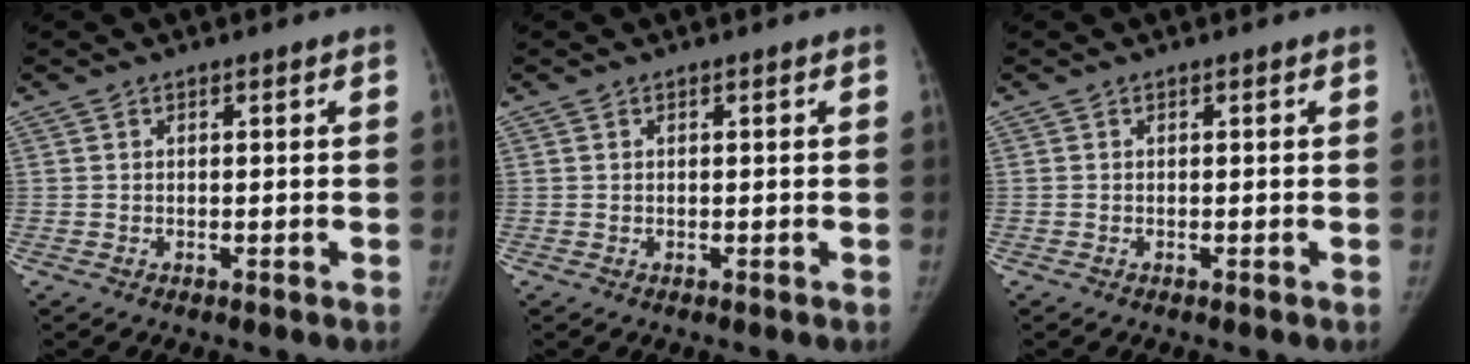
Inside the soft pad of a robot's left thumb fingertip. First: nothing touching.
{"total": 0.0}
{"total": 0.0}